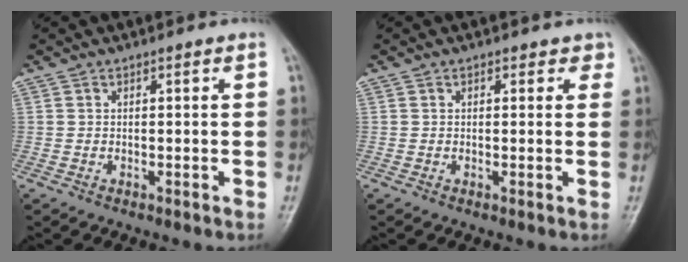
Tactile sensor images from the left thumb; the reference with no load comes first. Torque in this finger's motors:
{"motor_torque": [-0.13, 0.15, -0.30, -0.33, 0.05]}